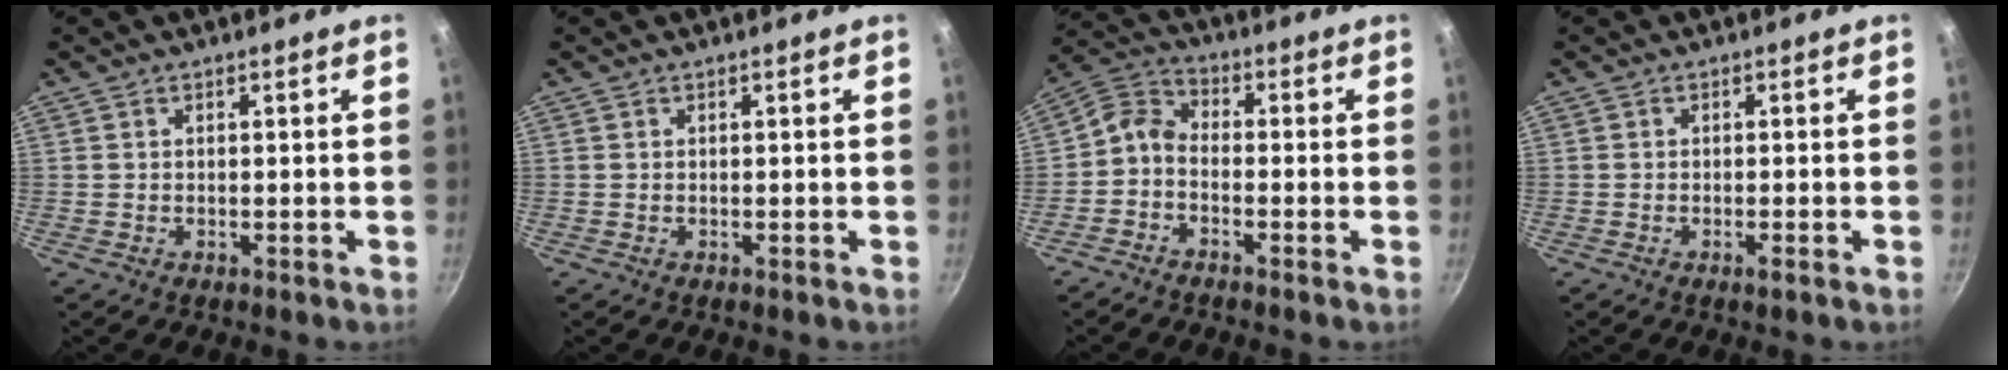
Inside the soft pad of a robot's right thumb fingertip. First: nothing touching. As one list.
[{"total": 0.0}, {"total": 5.1, "force": [-2.2, 3.2, 3.3], "torque": [-0.080, 0.040, -0.059]}, {"total": 1.2, "force": [-0.7, 0.1, 1.0], "torque": [-0.028, 0.003, -0.012]}]